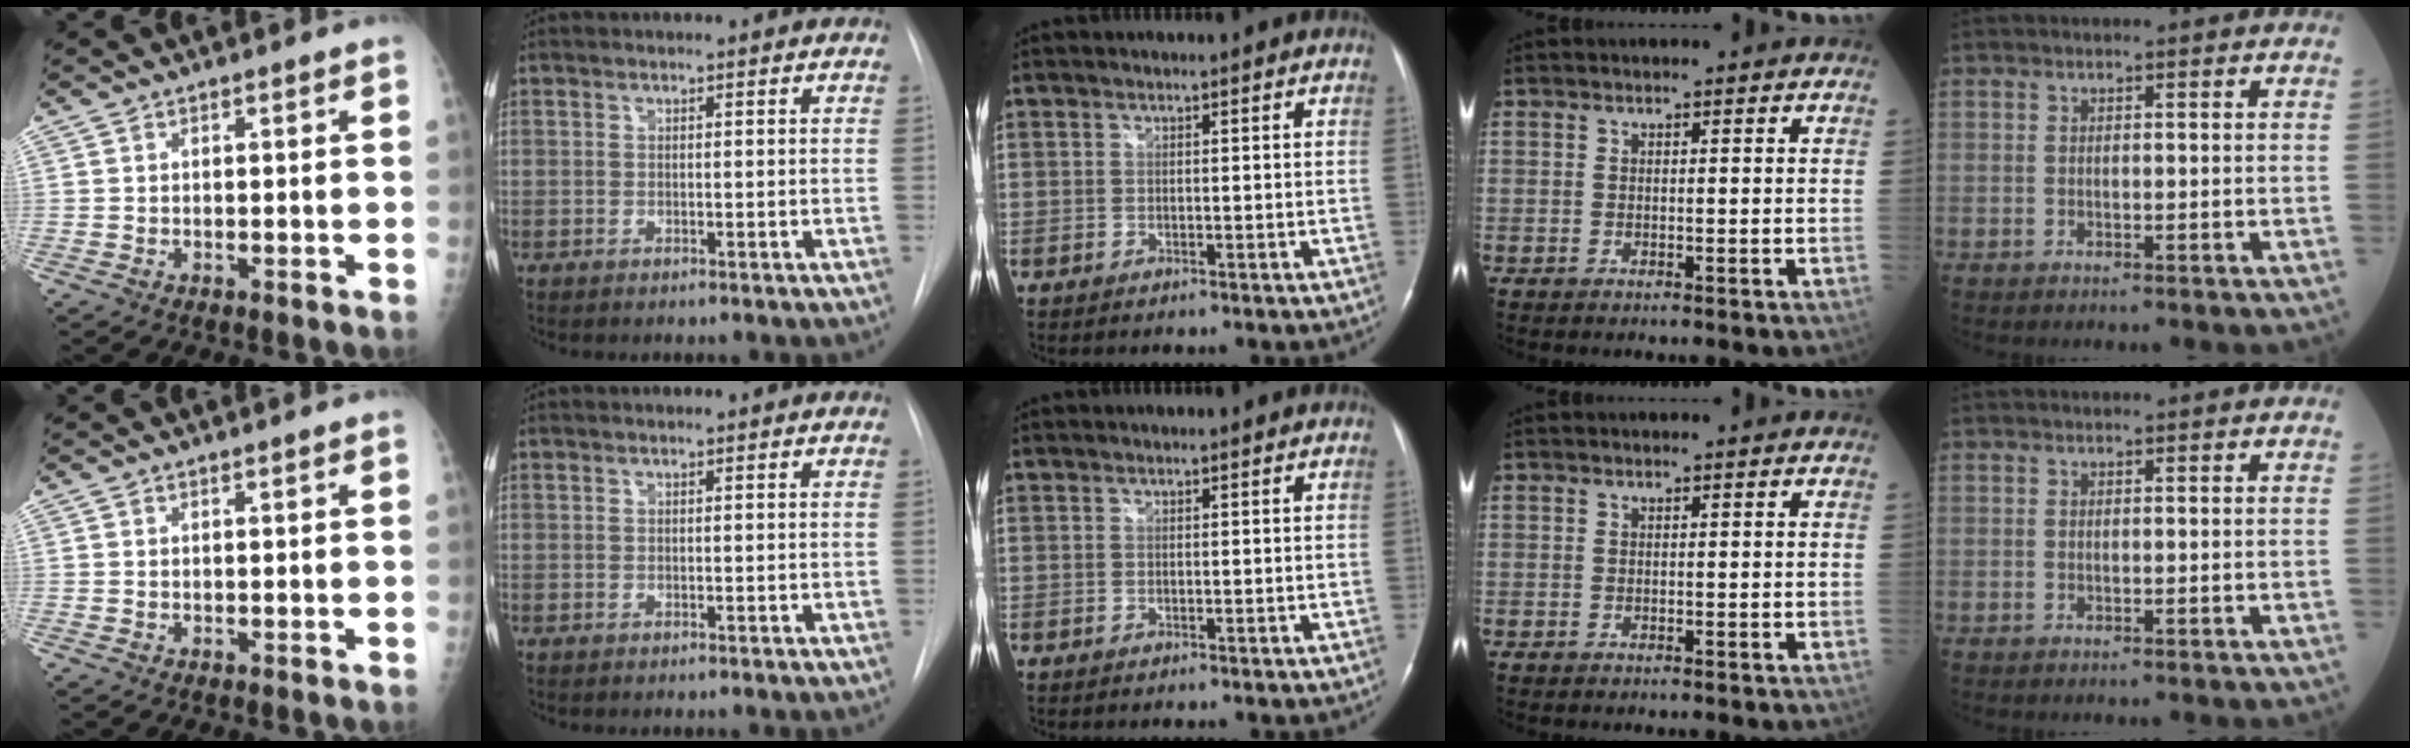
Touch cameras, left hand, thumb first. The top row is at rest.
{}